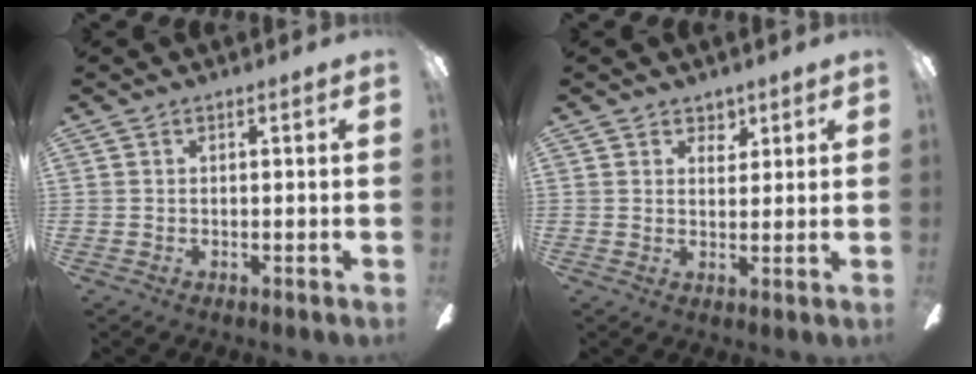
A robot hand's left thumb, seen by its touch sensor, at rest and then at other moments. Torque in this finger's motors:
{"motor_torque": [0.01, -0.26, -0.21, -0.32, -0.01]}